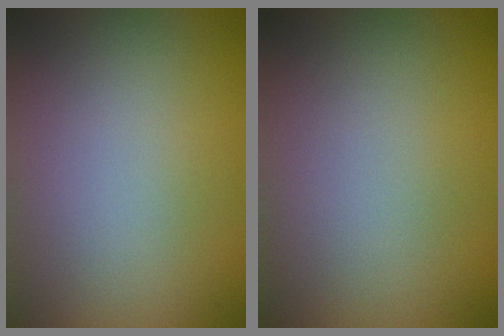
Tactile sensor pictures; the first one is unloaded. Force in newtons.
{"total": 0.0}